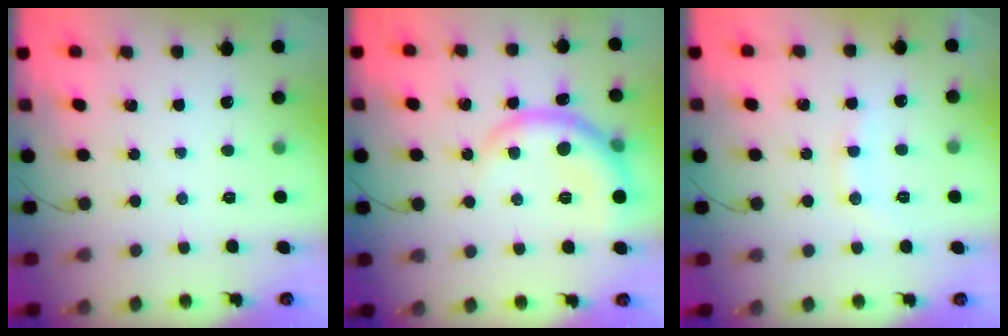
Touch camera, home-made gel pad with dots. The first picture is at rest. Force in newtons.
{"total": 9.9, "press": 9.8, "slide": 1.0}
{"total": 7.0, "press": 6.9, "slide": 1.2}